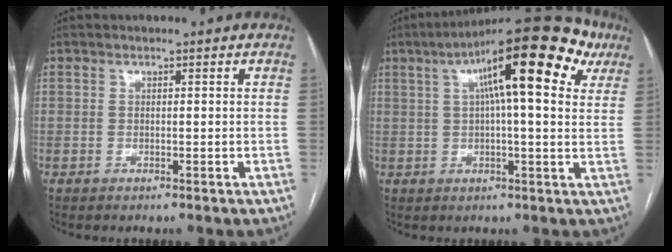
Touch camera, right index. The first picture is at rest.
{"total": 18.9, "force": [8.2, 4.0, 16.6], "torque": [-0.258, 0.054, 0.114]}